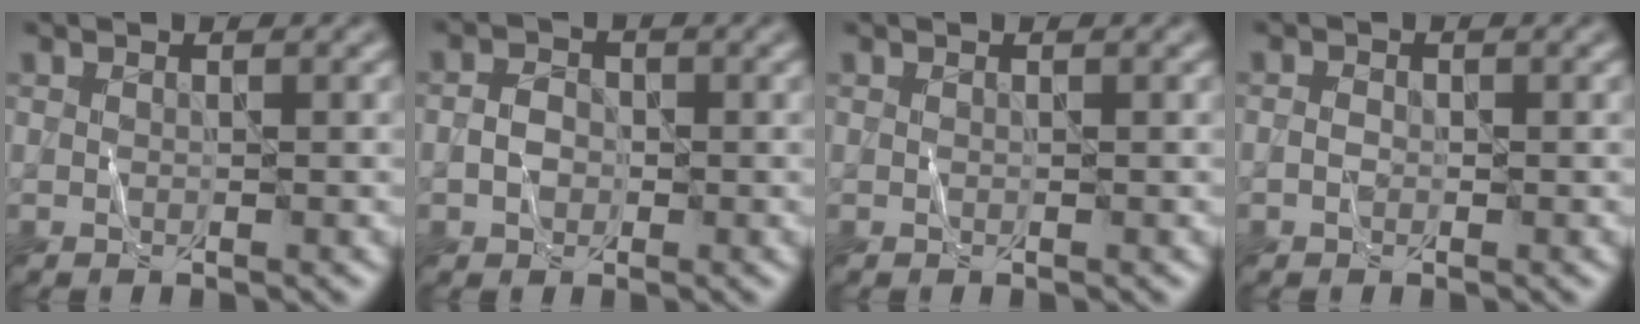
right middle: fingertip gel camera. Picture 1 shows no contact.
{"total": 2.2, "force": [-0.5, 1.7, 1.2], "torque": [-0.021, 0.004, -0.015]}
{"total": 0.0}
{"total": 0.9, "force": [-0.4, 0.7, 0.5], "torque": [-0.012, 0.002, -0.009]}